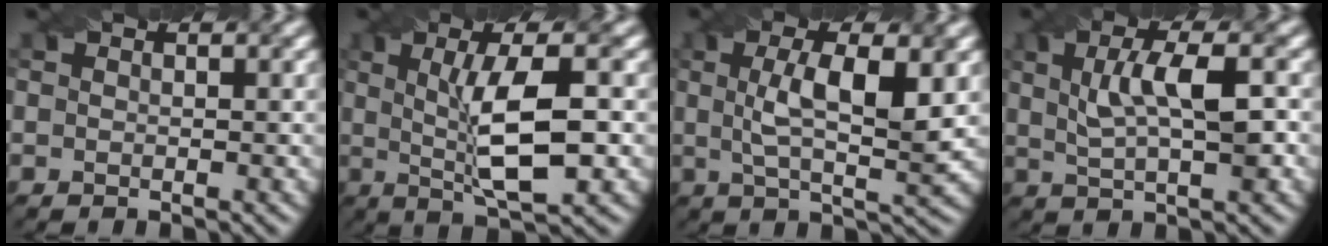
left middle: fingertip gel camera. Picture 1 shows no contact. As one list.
[{"total": 7.9, "force": [0.3, 2.0, 7.7], "torque": [-0.130, 0.006, 0.008]}, {"total": 6.2, "force": [1.0, 1.8, 5.9], "torque": [-0.102, 0.001, 0.019]}, {"total": 5.6, "force": [1.2, 1.8, 5.2], "torque": [-0.093, 0.008, 0.022]}]